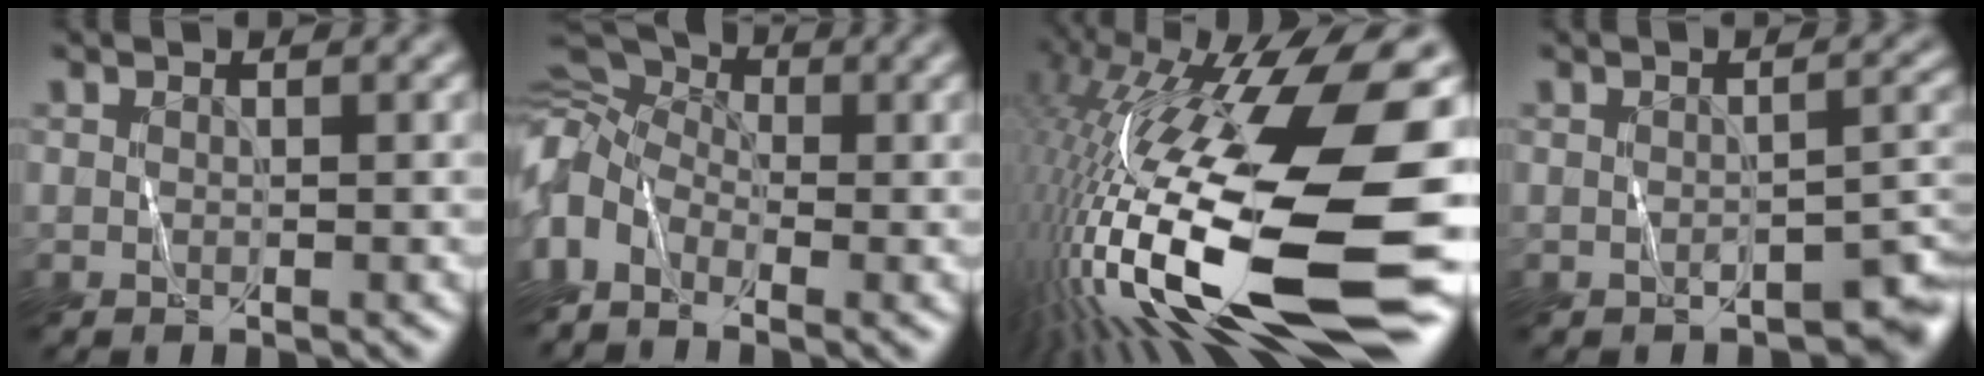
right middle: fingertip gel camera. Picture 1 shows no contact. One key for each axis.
{"total": 8.0, "fx": -2.0, "fy": 5.2, "fz": 5.7, "tx": -0.131, "ty": 0.008, "tz": -0.043}
{"total": 19.9, "fx": -2.7, "fy": 5.9, "fz": 18.8, "tx": -0.364, "ty": -0.009, "tz": -0.051}
{"total": 2.9, "fx": -1.9, "fy": 1.4, "fz": 1.8, "tx": -0.016, "ty": -0.003, "tz": -0.020}